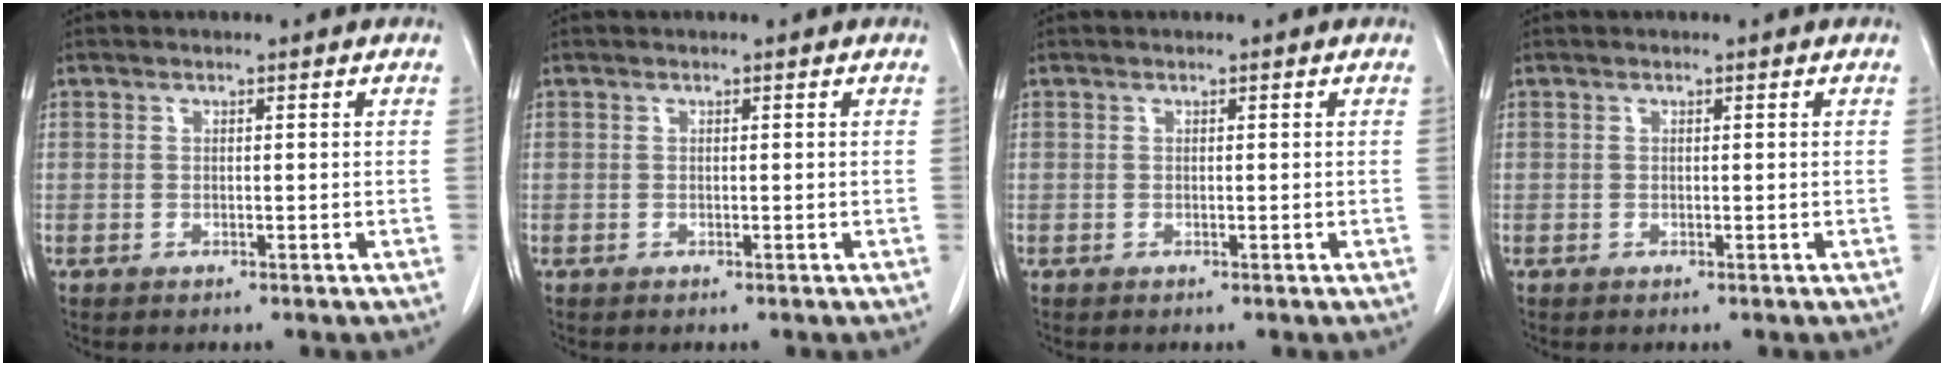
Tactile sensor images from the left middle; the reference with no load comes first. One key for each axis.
{"total": 0.0}
{"total": 0.0}
{"total": 0.0}